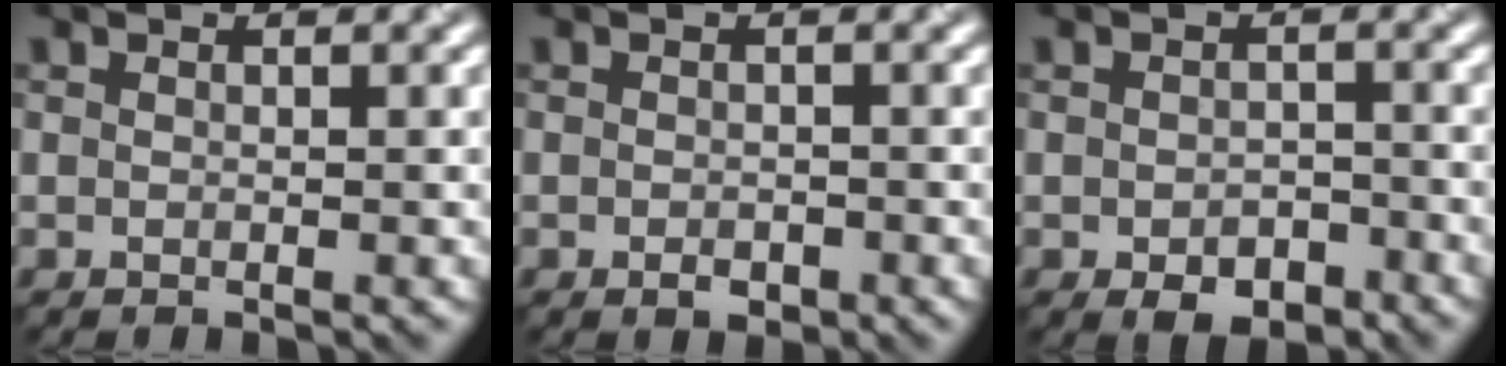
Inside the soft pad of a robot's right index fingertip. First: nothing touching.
{"total": 1.2, "force": [-0.5, 0.8, 0.7], "torque": [-0.012, -0.002, -0.009]}
{"total": 2.9, "force": [-1.3, 1.8, 1.8], "torque": [-0.025, -0.006, -0.021]}